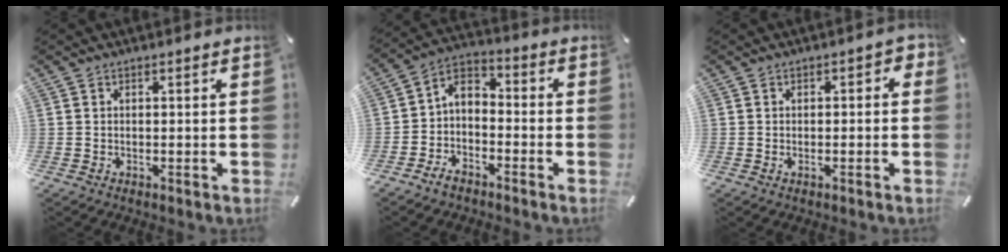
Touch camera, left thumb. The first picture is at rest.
{"total": 4.9, "force": [-2.7, 3.5, 2.2], "torque": [-0.049, 0.010, -0.060]}
{"total": 2.0, "force": [-0.5, 1.0, 1.7], "torque": [-0.015, -0.001, -0.014]}